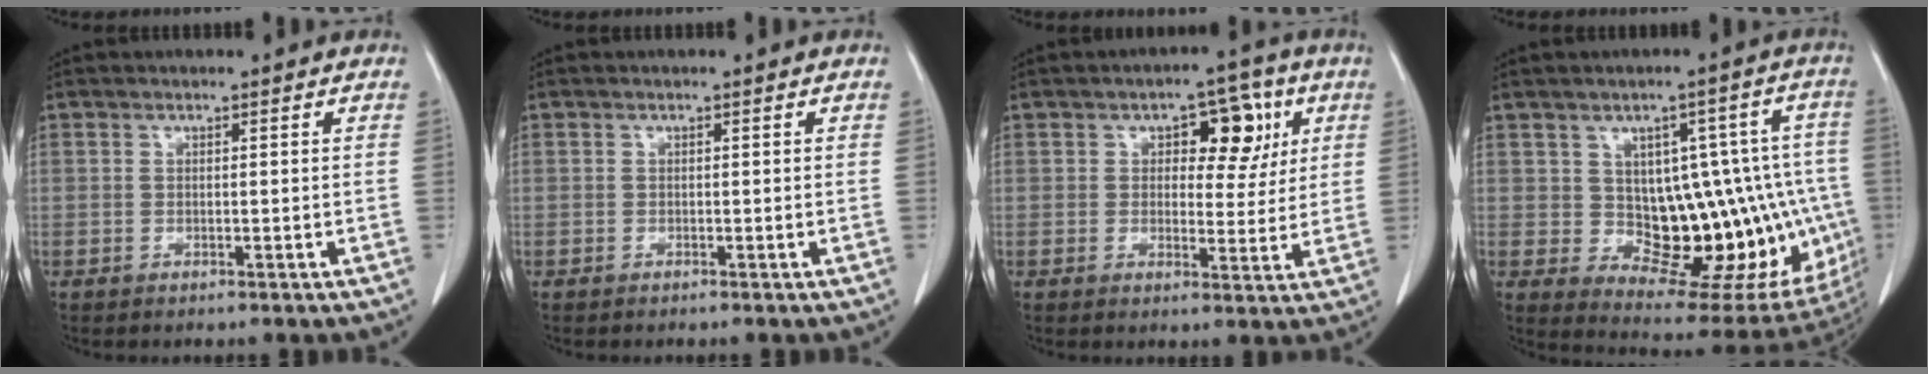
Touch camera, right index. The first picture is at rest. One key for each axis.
{"total": 0.0}
{"total": 7.5, "fx": 2.7, "fy": 3.9, "fz": 5.8, "tx": -0.064, "ty": 0.017, "tz": 0.035}
{"total": 18.3, "fx": -1.2, "fy": 9.0, "fz": 15.9, "tx": -0.152, "ty": 0.031, "tz": 0.015}